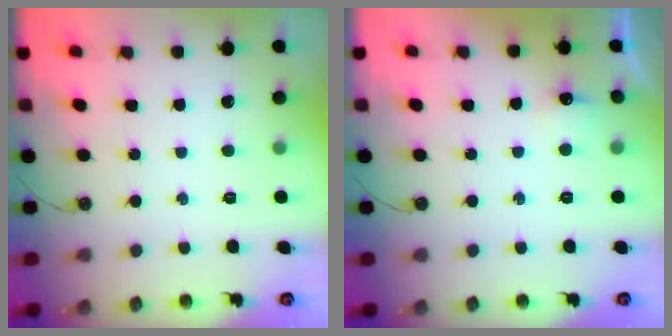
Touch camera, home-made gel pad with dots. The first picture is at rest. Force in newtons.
{"total": 5.7, "press": 5.5, "slide": 1.1}